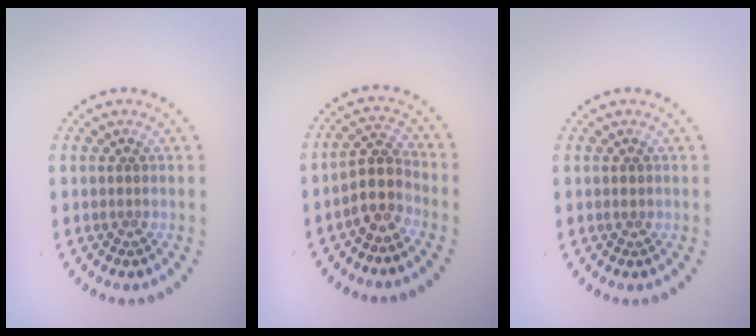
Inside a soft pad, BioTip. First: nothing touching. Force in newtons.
{"total": 2.9, "press": 2.3, "slide": 1.7}
{"total": 0.6, "press": 0.6, "slide": 0.1}